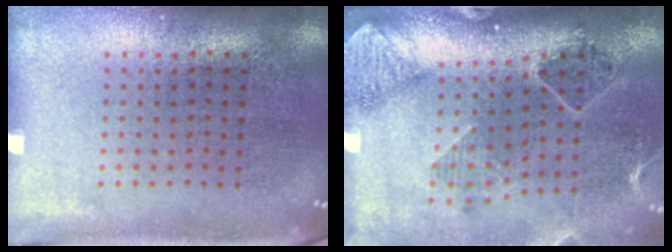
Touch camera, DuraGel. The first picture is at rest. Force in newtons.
{"total": 1.5, "press": 1.5, "slide": 0.1}